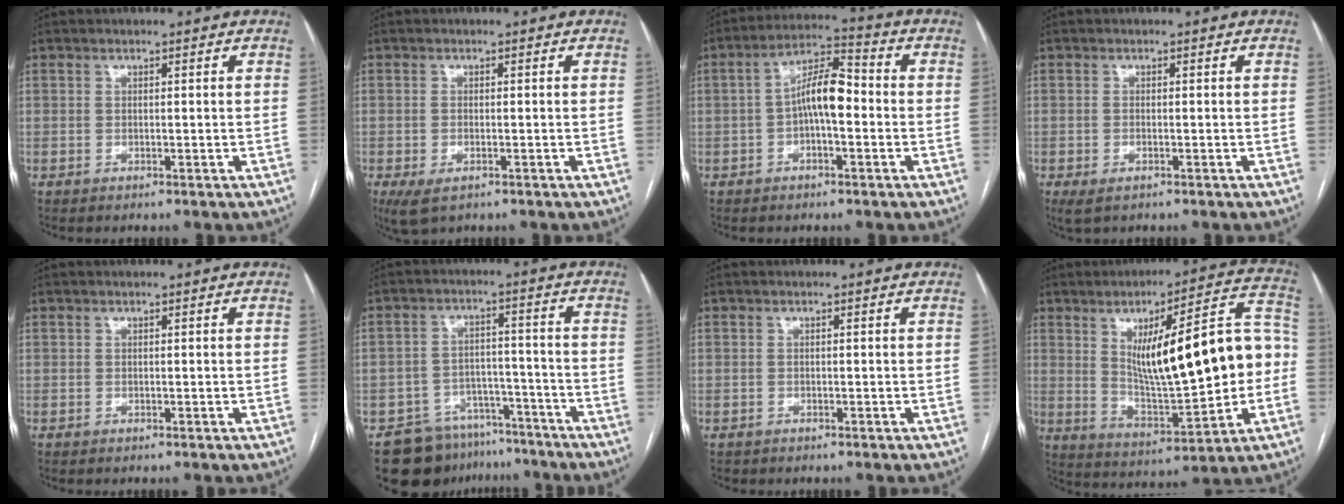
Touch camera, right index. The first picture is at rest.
{"total": 4.1, "force": [-2.3, 1.7, 3.0], "torque": [-0.059, -0.010, -0.032]}
{"total": 7.8, "force": [-0.8, 2.4, 7.4], "torque": [-0.134, 0.029, -0.017]}
{"total": 2.5, "force": [-1.4, 1.0, 1.9], "torque": [-0.037, -0.006, -0.017]}
{"total": 0.0}
{"total": 11.1, "force": [-8.9, 6.4, 1.5], "torque": [-0.012, 0.034, -0.130]}
{"total": 0.7, "force": [-0.4, 0.6, -0.1], "torque": [-0.002, 0.006, -0.007]}
{"total": 20.3, "force": [1.1, 4.4, 19.7], "torque": [-0.298, 0.029, 0.031]}